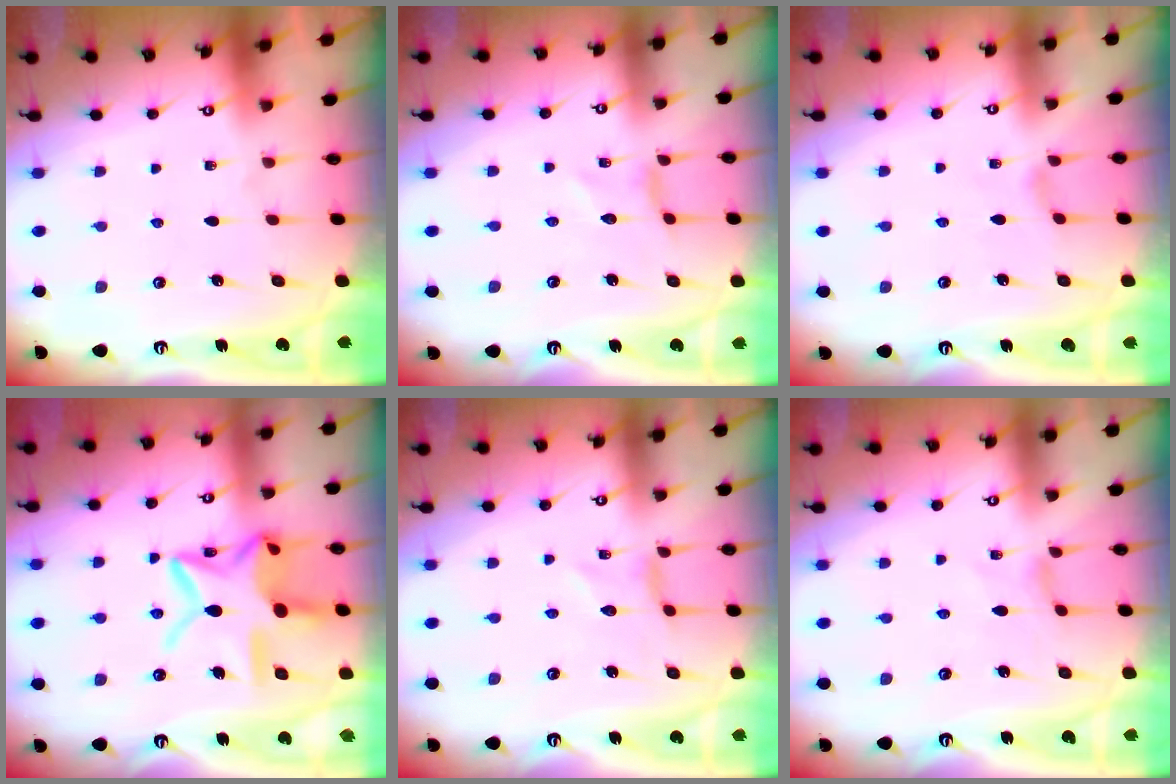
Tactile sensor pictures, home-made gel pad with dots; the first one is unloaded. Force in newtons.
{"total": 0.0}
{"total": 0.0}
{"total": 18.6, "press": 18.5, "slide": 1.2}
{"total": 0.0}
{"total": 0.0}